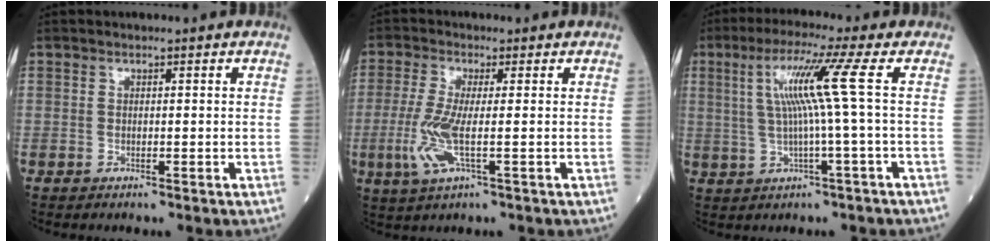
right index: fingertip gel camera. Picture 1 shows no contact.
{"total": 6.5, "force": [-1.3, 0.7, 6.4], "torque": [-0.153, -0.016, -0.032]}
{"total": 8.2, "force": [1.4, -1.9, 7.9], "torque": [-0.148, 0.016, 0.036]}